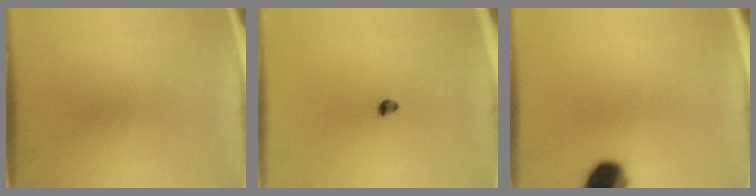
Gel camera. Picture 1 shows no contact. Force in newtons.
{"total": 1.7}
{"total": 11.6}